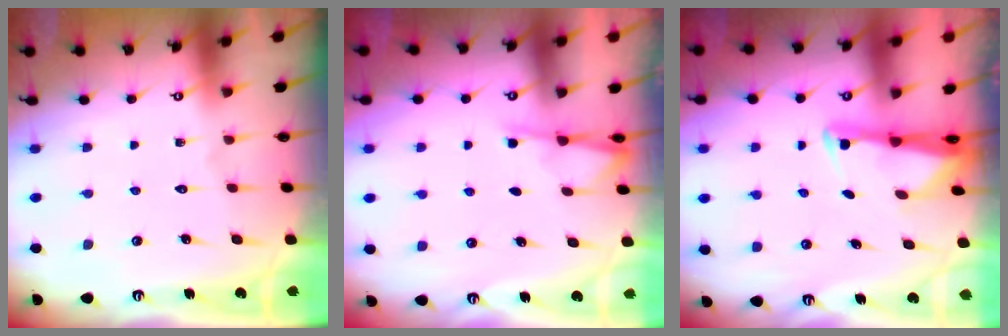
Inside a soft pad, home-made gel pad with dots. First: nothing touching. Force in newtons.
{"total": 2.7, "press": 2.7, "slide": 0.5}
{"total": 2.6, "press": 2.6, "slide": 0.5}